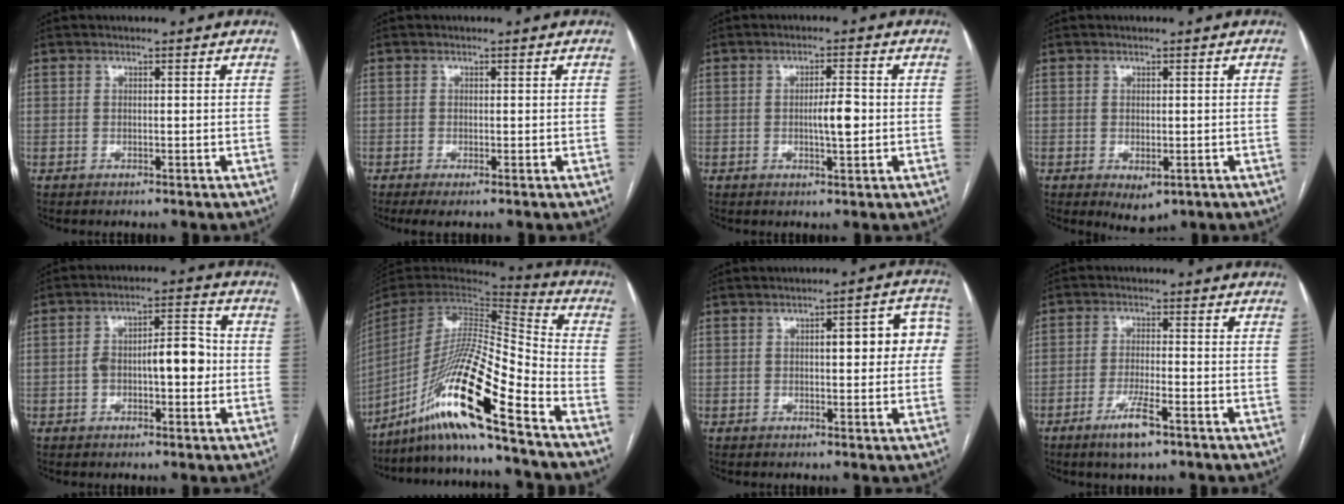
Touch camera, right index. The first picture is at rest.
{"total": 2.4, "force": [-0.9, 0.6, 2.1], "torque": [-0.037, -0.007, -0.012]}
{"total": 4.2, "force": [-0.3, 0.8, 4.1], "torque": [-0.066, 0.001, -0.003]}
{"total": 3.3, "force": [-1.2, 1.8, 2.5], "torque": [-0.033, -0.006, -0.004]}
{"total": 8.4, "force": [-0.8, 3.2, 7.7], "torque": [-0.131, 0.027, -0.011]}
{"total": 20.3, "force": [-13.7, -0.6, 15.1], "torque": [-0.321, -0.020, -0.259]}
{"total": 8.3, "force": [1.1, 2.5, 7.9], "torque": [-0.086, 0.030, 0.009]}
{"total": 5.8, "force": [-3.5, 0.7, 4.6], "torque": [-0.089, -0.008, -0.061]}